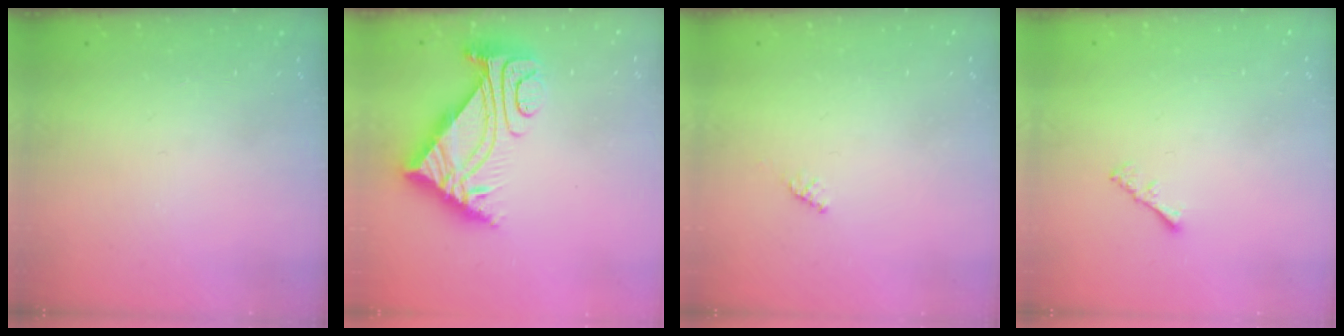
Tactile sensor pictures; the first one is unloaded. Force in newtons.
{"total": 8.4, "press": 8.3, "slide": 0.8}
{"total": 1.6, "press": 1.5, "slide": 0.4}
{"total": 1.3, "press": 1.3, "slide": 0.4}